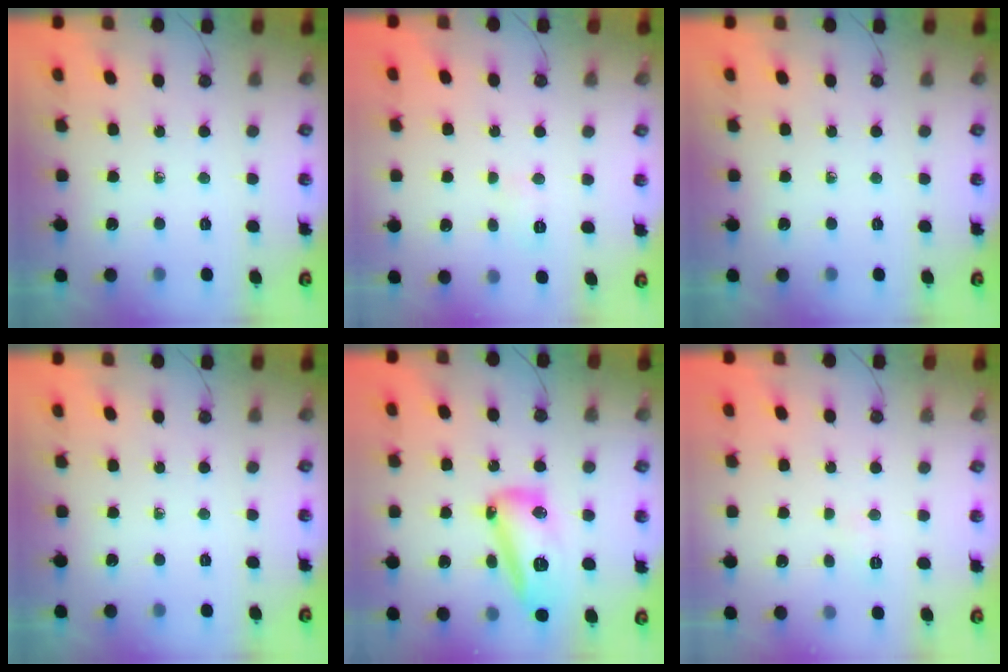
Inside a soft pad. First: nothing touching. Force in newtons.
{"total": 3.9, "press": 3.7, "slide": 1.1}
{"total": 0.0}
{"total": 0.0}
{"total": 14.7, "press": 14.6, "slide": 1.5}
{"total": 3.0, "press": 2.9, "slide": 0.7}